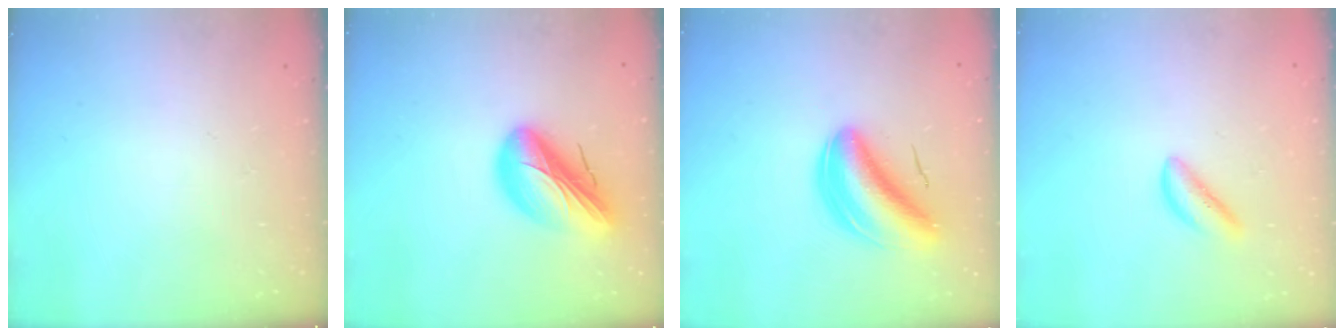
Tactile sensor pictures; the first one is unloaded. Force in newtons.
{"total": 16.6, "press": 16.2, "slide": 3.7}
{"total": 8.5, "press": 8.2, "slide": 2.3}
{"total": 3.5, "press": 3.4, "slide": 0.6}